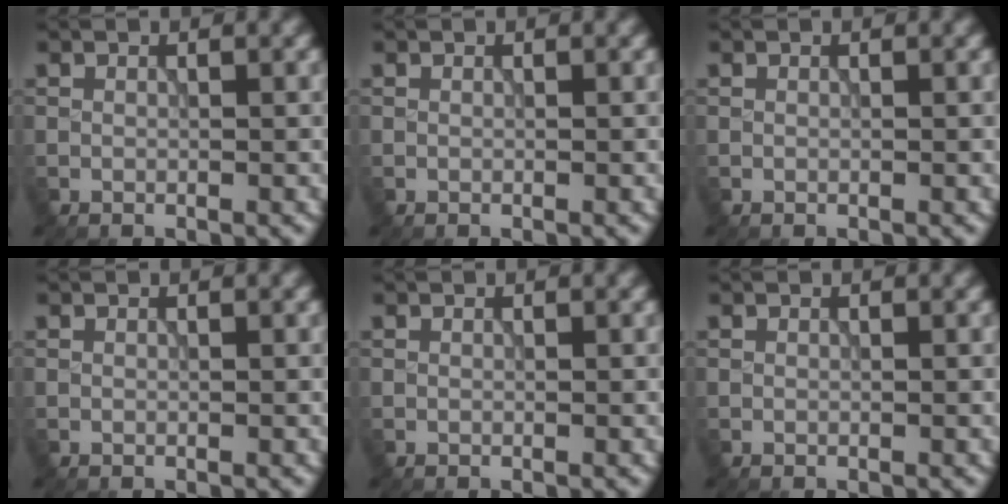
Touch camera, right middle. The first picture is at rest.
{"total": 0.0}
{"total": 0.0}
{"total": 0.0}
{"total": 0.0}
{"total": 0.0}